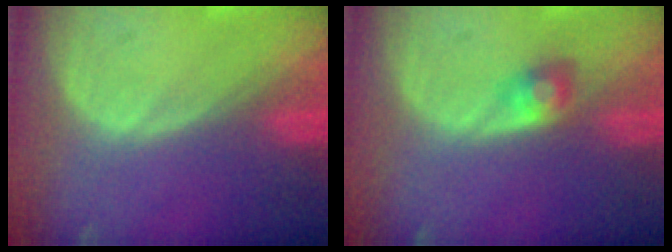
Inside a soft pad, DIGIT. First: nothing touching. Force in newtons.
{"total": 2.3, "press": 2.3, "slide": 0.2}